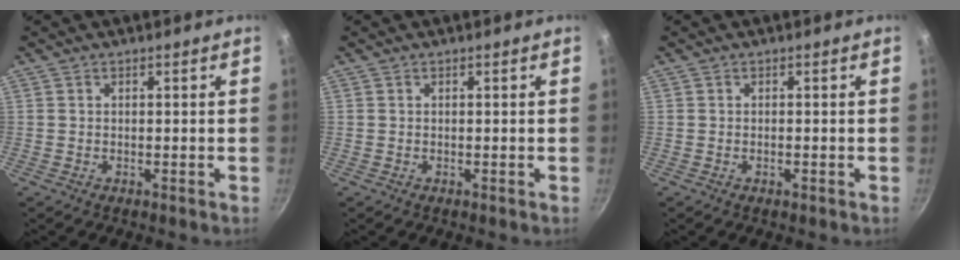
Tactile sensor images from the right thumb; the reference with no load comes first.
{"total": 0.0}
{"total": 0.8, "force": [-0.4, 0.3, 0.6], "torque": [-0.011, 0.002, -0.007]}